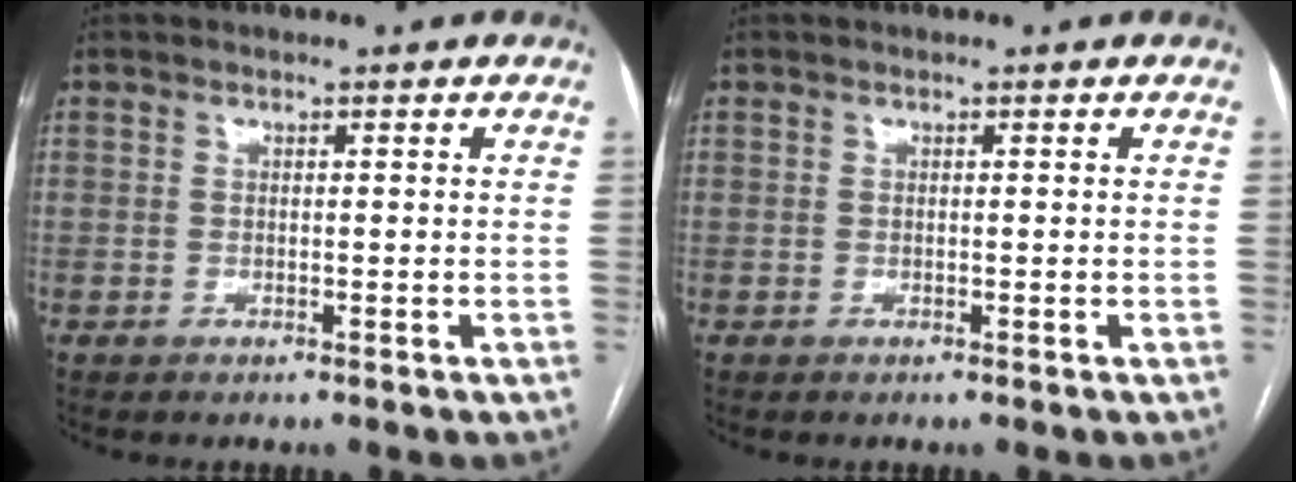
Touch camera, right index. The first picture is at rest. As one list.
[{"total": 0.0}]